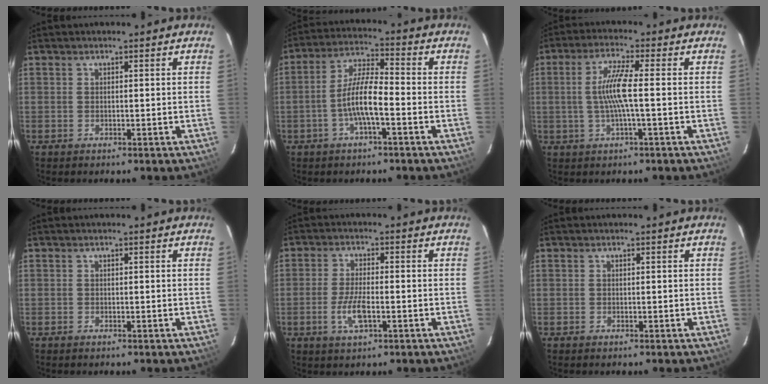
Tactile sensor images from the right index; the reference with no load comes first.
{"total": 8.0, "force": [-2.9, 1.4, 7.4], "torque": [-0.153, 0.009, -0.055]}
{"total": 6.6, "force": [-0.6, -0.2, 6.6], "torque": [-0.134, 0.000, -0.009]}
{"total": 0.0}
{"total": 5.8, "force": [-2.0, 1.7, 5.1], "torque": [-0.109, -0.006, -0.039]}
{"total": 0.0}